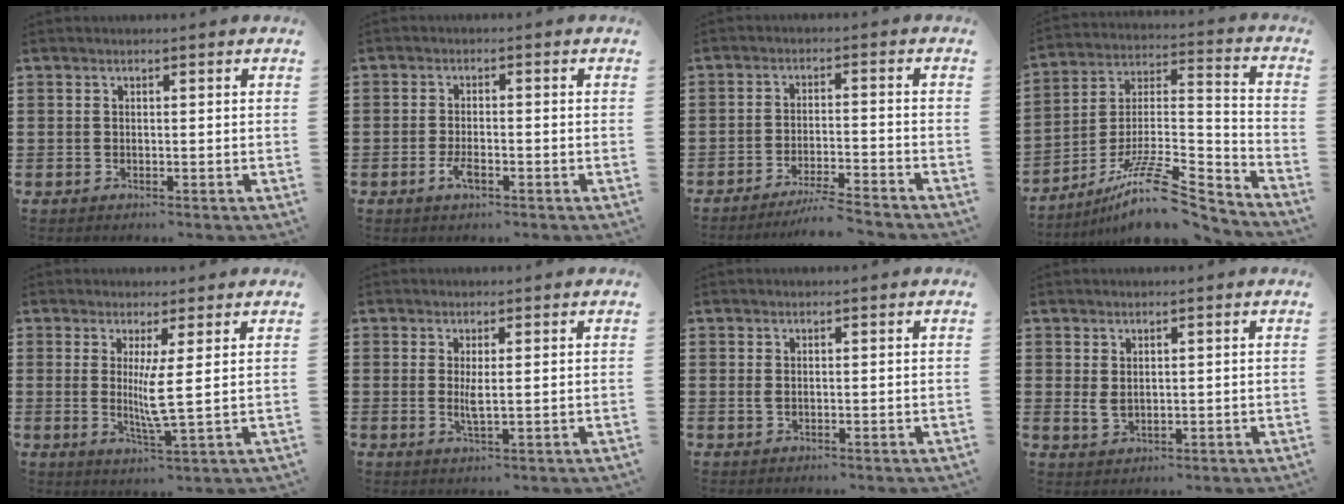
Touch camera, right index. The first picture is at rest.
{"total": 2.8, "force": [-1.4, 1.0, 2.3], "torque": [-0.046, 0.000, -0.026]}
{"total": 4.5, "force": [-4.2, -0.6, 1.4], "torque": [-0.034, -0.012, -0.085]}
{"total": 13.9, "force": [-10.0, 3.4, 9.1], "torque": [-0.156, 0.027, -0.180]}
{"total": 5.0, "force": [0.9, -0.1, 4.9], "torque": [-0.094, -0.011, 0.014]}
{"total": 2.4, "force": [0.4, 0.3, 2.4], "torque": [-0.052, -0.006, 0.004]}
{"total": 0.7, "force": [0.1, 0.2, 0.7], "torque": [-0.015, 0.001, 0.002]}
{"total": 2.0, "force": [0.7, 1.1, 1.5], "torque": [-0.038, 0.000, 0.012]}